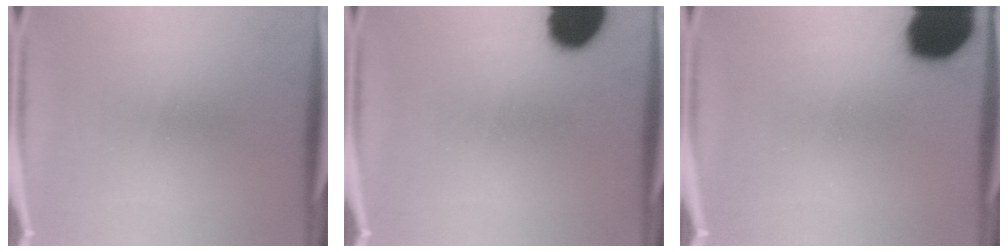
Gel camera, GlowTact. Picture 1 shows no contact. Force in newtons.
{"total": 12.6}
{"total": 18.9}